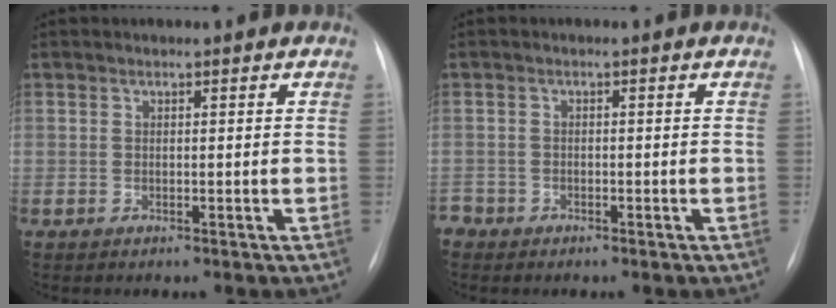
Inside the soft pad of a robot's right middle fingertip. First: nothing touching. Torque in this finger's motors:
{"motor_torque": [0.39, -0.44, -0.06, -0.02]}